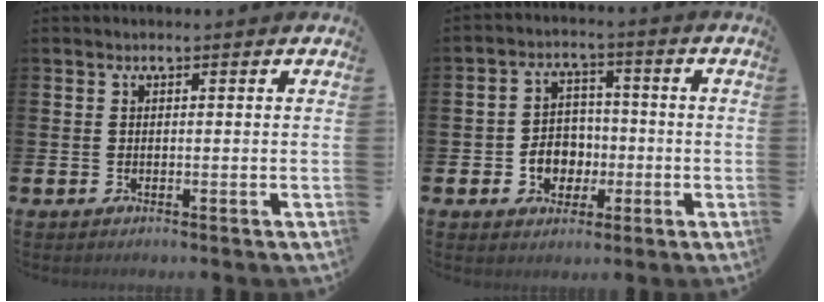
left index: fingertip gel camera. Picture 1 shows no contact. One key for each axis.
{"total": 4.9, "fx": -1.2, "fy": 4.4, "fz": 1.8, "tx": -0.027, "ty": 0.003, "tz": -0.029}